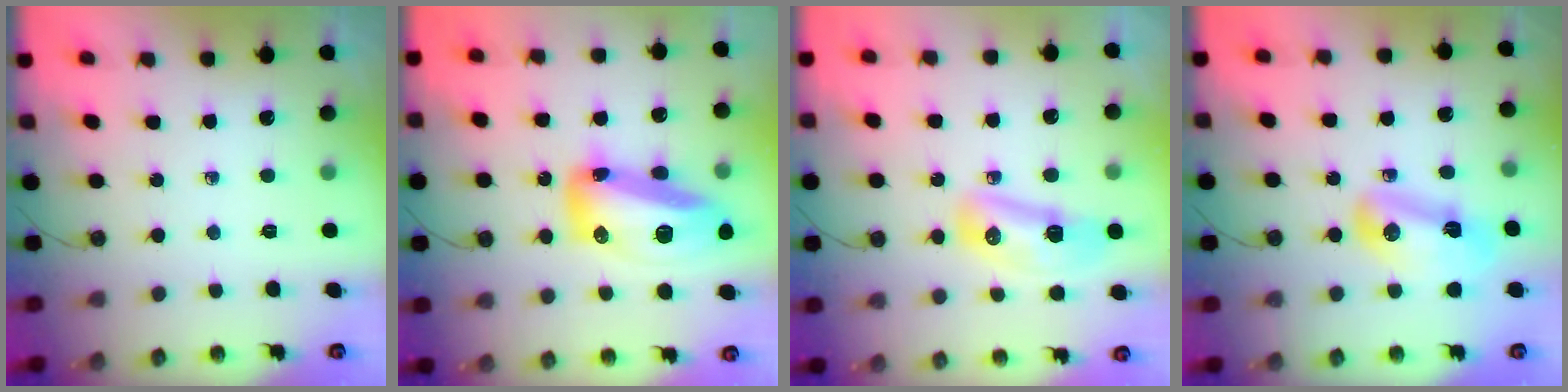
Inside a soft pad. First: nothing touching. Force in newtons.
{"total": 18.3, "press": 18.2, "slide": 1.6}
{"total": 20.0, "press": 14.4, "slide": 13.8}
{"total": 9.0, "press": 9.0, "slide": 1.2}